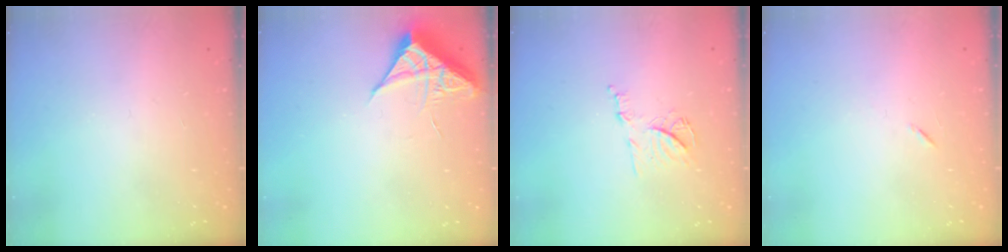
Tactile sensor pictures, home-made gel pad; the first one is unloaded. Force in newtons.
{"total": 6.4, "press": 6.4, "slide": 0.4}
{"total": 9.1, "press": 9.1, "slide": 0.5}
{"total": 4.9, "press": 4.5, "slide": 1.9}